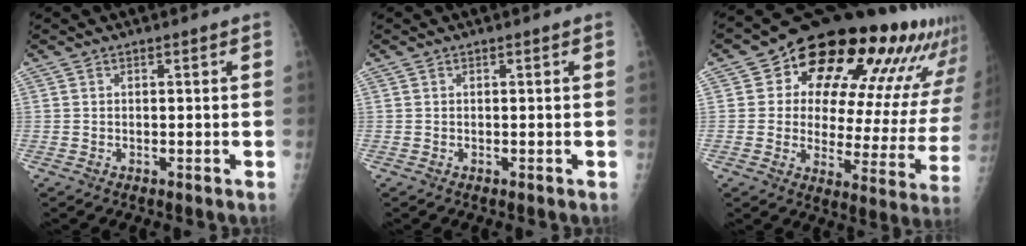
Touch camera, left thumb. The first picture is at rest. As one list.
[{"total": 0.0}, {"total": 25.8, "force": [14.8, 11.4, 17.8], "torque": [-0.207, -0.043, 0.196]}]